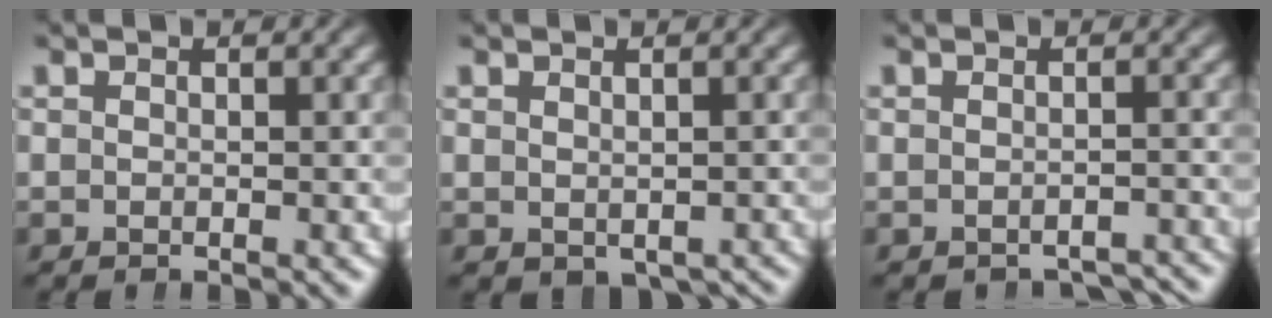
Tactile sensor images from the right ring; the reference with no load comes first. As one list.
[{"total": 1.2, "force": [-0.7, 0.7, 0.6], "torque": [-0.001, -0.011, 0.002]}, {"total": 2.7, "force": [-2.7, 0.3, 0.2], "torque": [-0.005, -0.011, -0.036]}]